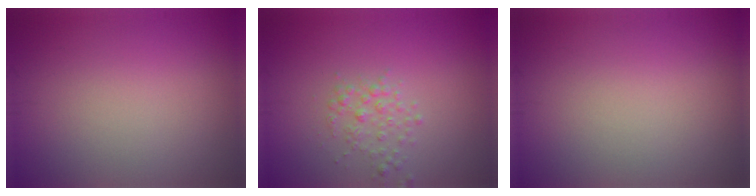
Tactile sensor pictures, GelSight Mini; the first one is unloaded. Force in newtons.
{"total": 1.7, "press": 1.7, "slide": 0.1}
{"total": 0.0}